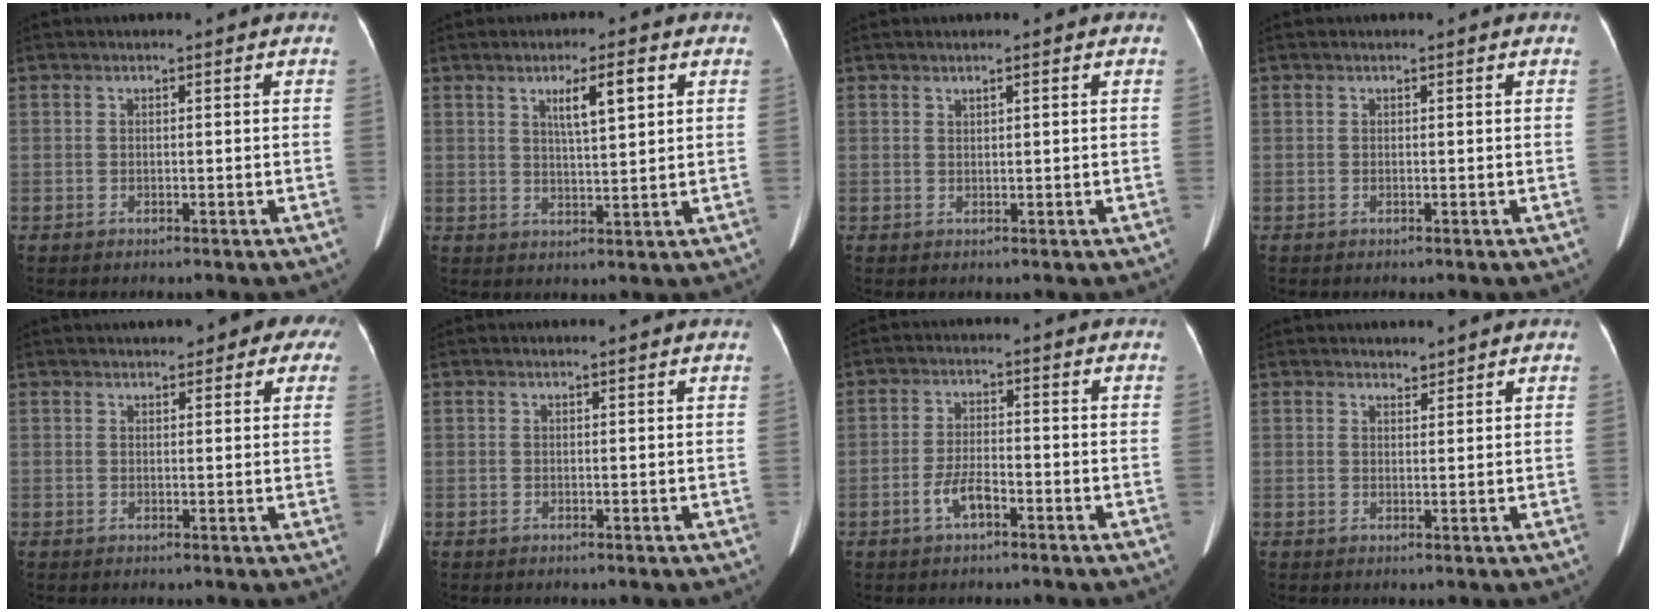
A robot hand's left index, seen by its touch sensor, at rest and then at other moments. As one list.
[{"total": 5.3, "force": [2.3, 0.6, 4.7], "torque": [-0.082, 0.004, 0.039]}, {"total": 0.6, "force": [0.4, 0.1, 0.4], "torque": [-0.007, 0.002, 0.007]}, {"total": 0.0}, {"total": 9.9, "force": [7.1, 4.4, 5.3], "torque": [-0.042, 0.027, 0.072]}, {"total": 0.7, "force": [0.7, -0.1, 0.3], "torque": [-0.009, -0.001, 0.014]}, {"total": 3.8, "force": [-2.1, 1.0, 2.9], "torque": [-0.061, 0.002, -0.042]}, {"total": 1.5, "force": [1.5, 0.2, 0.0], "torque": [-0.007, 0.005, 0.025]}]